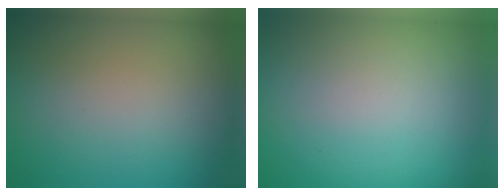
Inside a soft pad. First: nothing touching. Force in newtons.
{"total": 0.0}